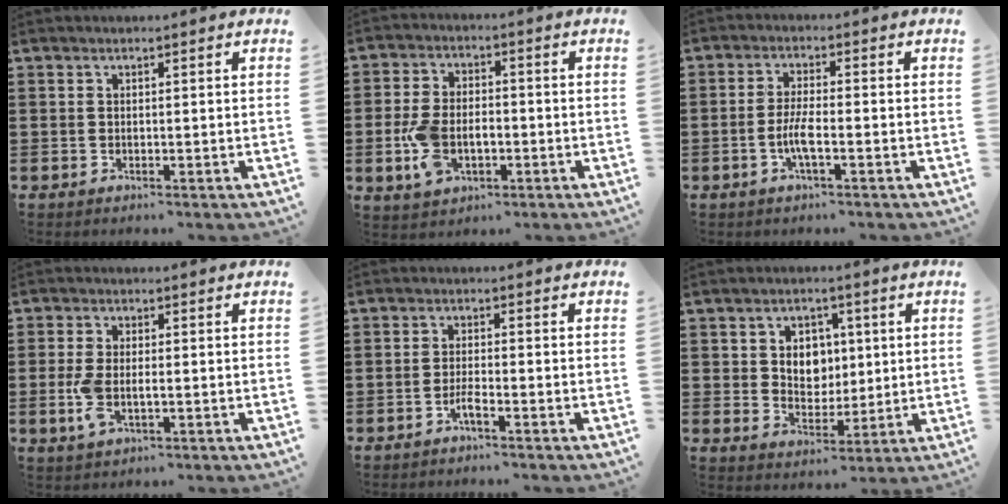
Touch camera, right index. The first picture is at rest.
{"total": 6.7, "force": [-1.7, 4.1, 5.0], "torque": [-0.123, 0.000, -0.036]}
{"total": 4.1, "force": [-1.5, 0.7, 3.8], "torque": [-0.086, -0.006, -0.035]}
{"total": 4.0, "force": [-0.9, 1.9, 3.4], "torque": [-0.089, -0.009, -0.021]}
{"total": 2.1, "force": [-1.4, 0.2, 1.6], "torque": [-0.037, -0.004, -0.028]}
{"total": 5.3, "force": [1.2, 4.5, 2.5], "torque": [-0.051, 0.010, 0.014]}